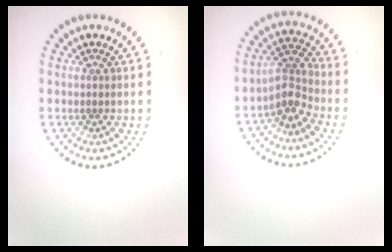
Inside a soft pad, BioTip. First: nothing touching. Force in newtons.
{"total": 3.0, "press": 2.3, "slide": 1.8}